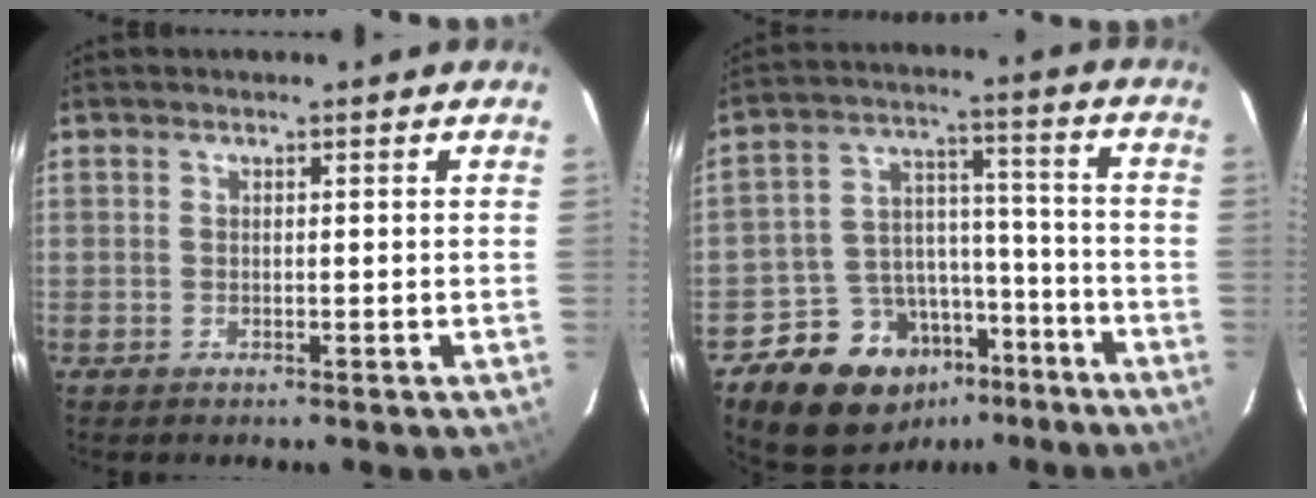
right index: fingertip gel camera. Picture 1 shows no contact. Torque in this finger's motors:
{"motor_torque": [0.26, -0.73, -0.30, -0.21]}